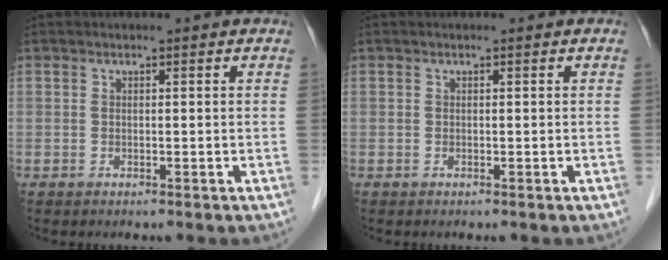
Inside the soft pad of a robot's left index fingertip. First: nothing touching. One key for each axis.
{"total": 0.0}